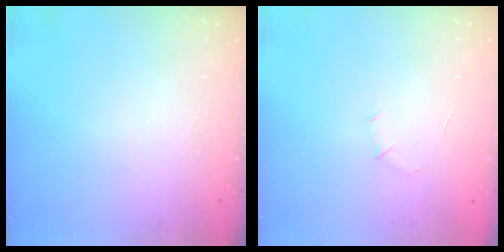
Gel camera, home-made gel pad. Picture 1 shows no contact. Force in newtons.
{"total": 3.9, "press": 3.8, "slide": 1.1}